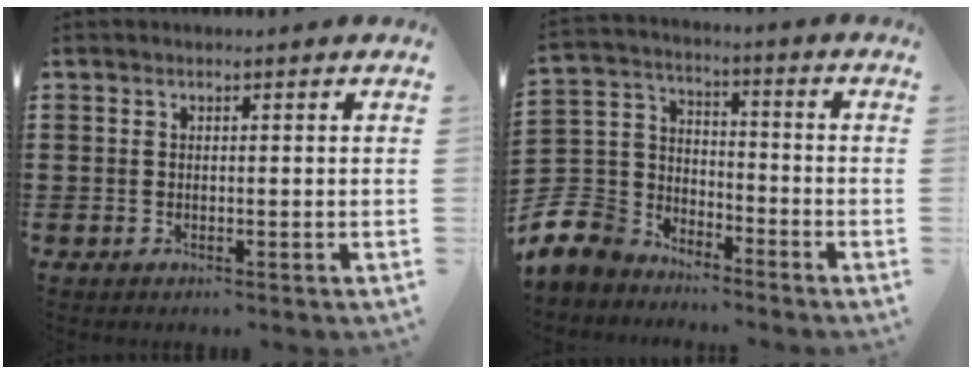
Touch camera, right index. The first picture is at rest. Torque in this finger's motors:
{"motor_torque": [-0.65, 1.49, -1.05, -0.21]}